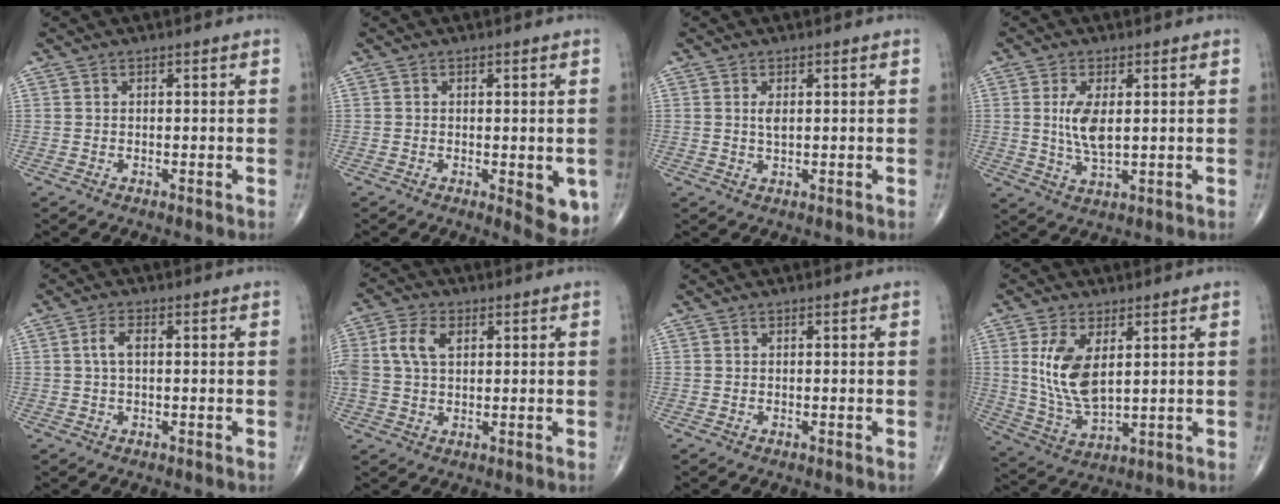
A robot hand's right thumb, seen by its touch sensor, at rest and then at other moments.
{"total": 6.4, "force": [-1.5, 2.6, 5.7], "torque": [-0.055, -0.012, -0.016]}
{"total": 1.8, "force": [0.4, 0.7, 1.6], "torque": [-0.030, -0.003, 0.009]}
{"total": 6.4, "force": [0.9, 2.6, 5.8], "torque": [-0.118, -0.013, 0.021]}
{"total": 2.9, "force": [0.3, 1.3, 2.6], "torque": [-0.060, 0.008, 0.004]}
{"total": 8.4, "force": [2.1, 5.4, 6.1], "torque": [-0.138, 0.012, 0.042]}
{"total": 0.0}
{"total": 10.8, "force": [2.8, 5.4, 8.9], "torque": [-0.174, -0.019, 0.066]}